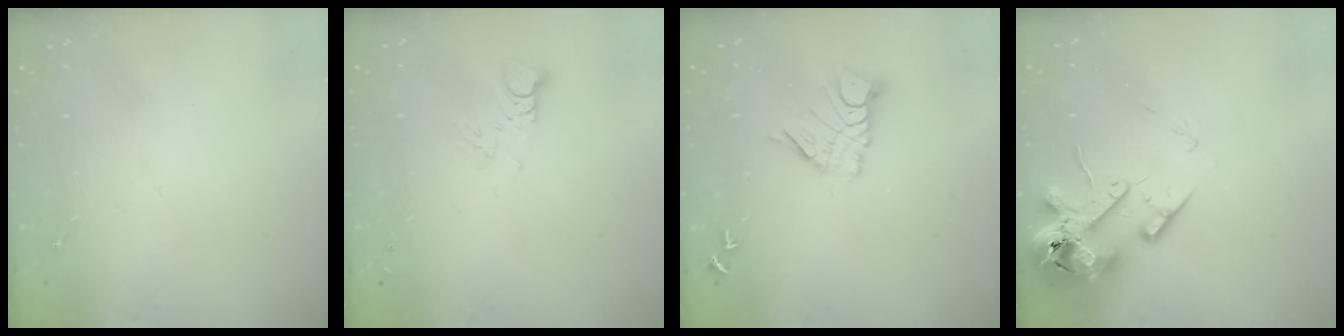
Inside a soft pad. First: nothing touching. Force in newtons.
{"total": 2.9, "press": 2.9, "slide": 0.2}
{"total": 9.8, "press": 9.8, "slide": 0.9}
{"total": 15.8, "press": 15.5, "slide": 2.8}